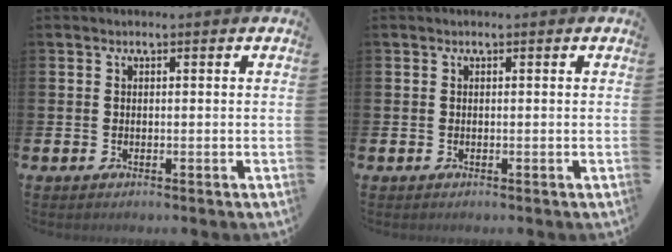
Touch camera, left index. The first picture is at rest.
{"total": 0.0}